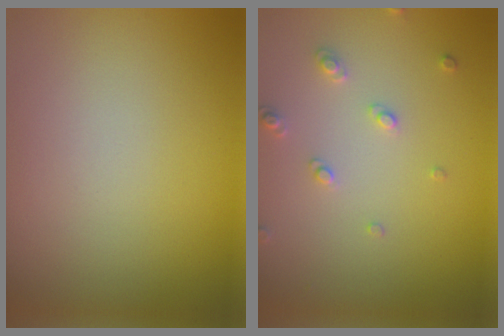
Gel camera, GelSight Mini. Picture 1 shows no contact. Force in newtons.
{"total": 1.6, "press": 1.5, "slide": 0.4}